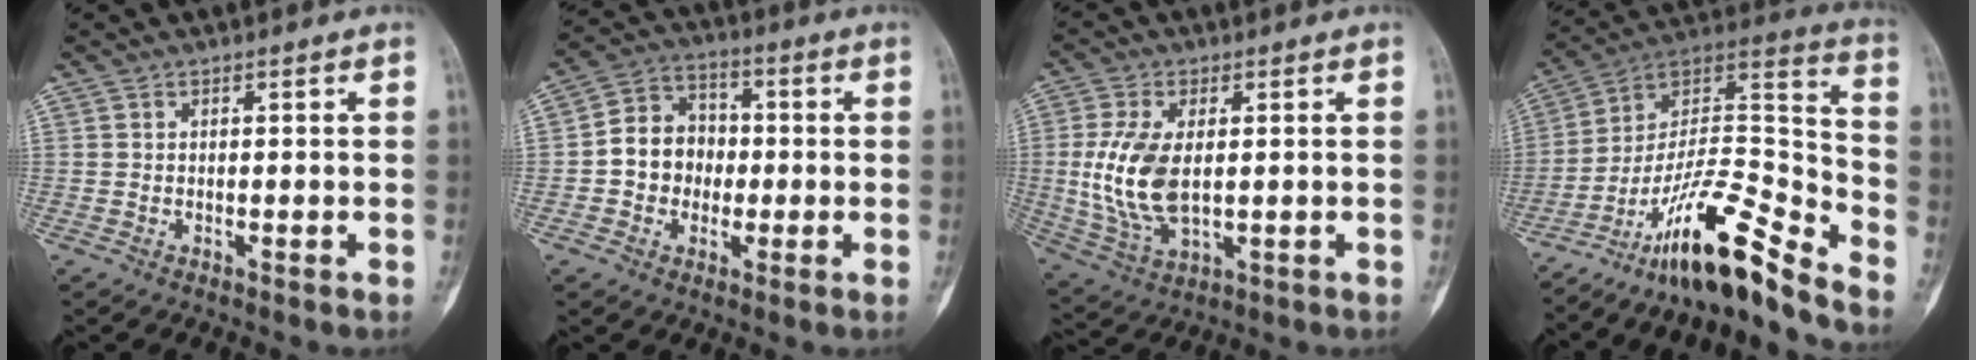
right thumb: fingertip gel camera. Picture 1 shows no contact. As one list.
[{"total": 9.3, "force": [-1.0, 8.1, 4.5], "torque": [-0.040, 0.028, -0.030]}, {"total": 12.1, "force": [0.5, 6.6, 10.2], "torque": [-0.218, -0.011, 0.020]}, {"total": 19.9, "force": [-15.5, 3.2, 12.1], "torque": [-0.192, 0.122, -0.269]}]